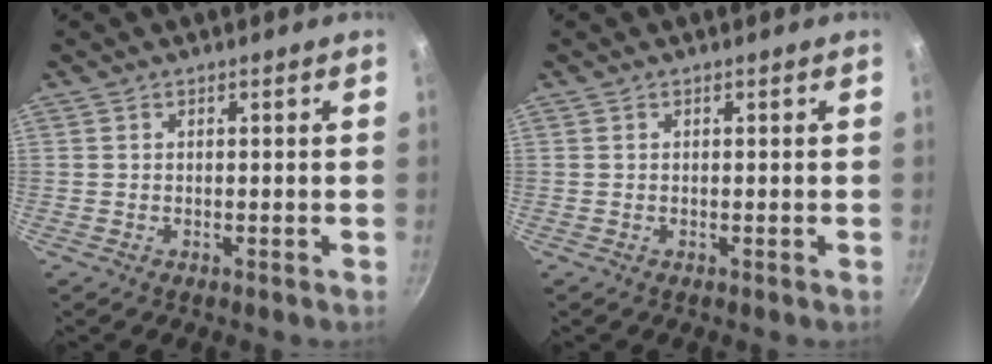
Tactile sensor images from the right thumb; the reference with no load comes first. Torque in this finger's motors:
{"motor_torque": [0.00, 0.00, 0.17, 0.00, 0.00]}